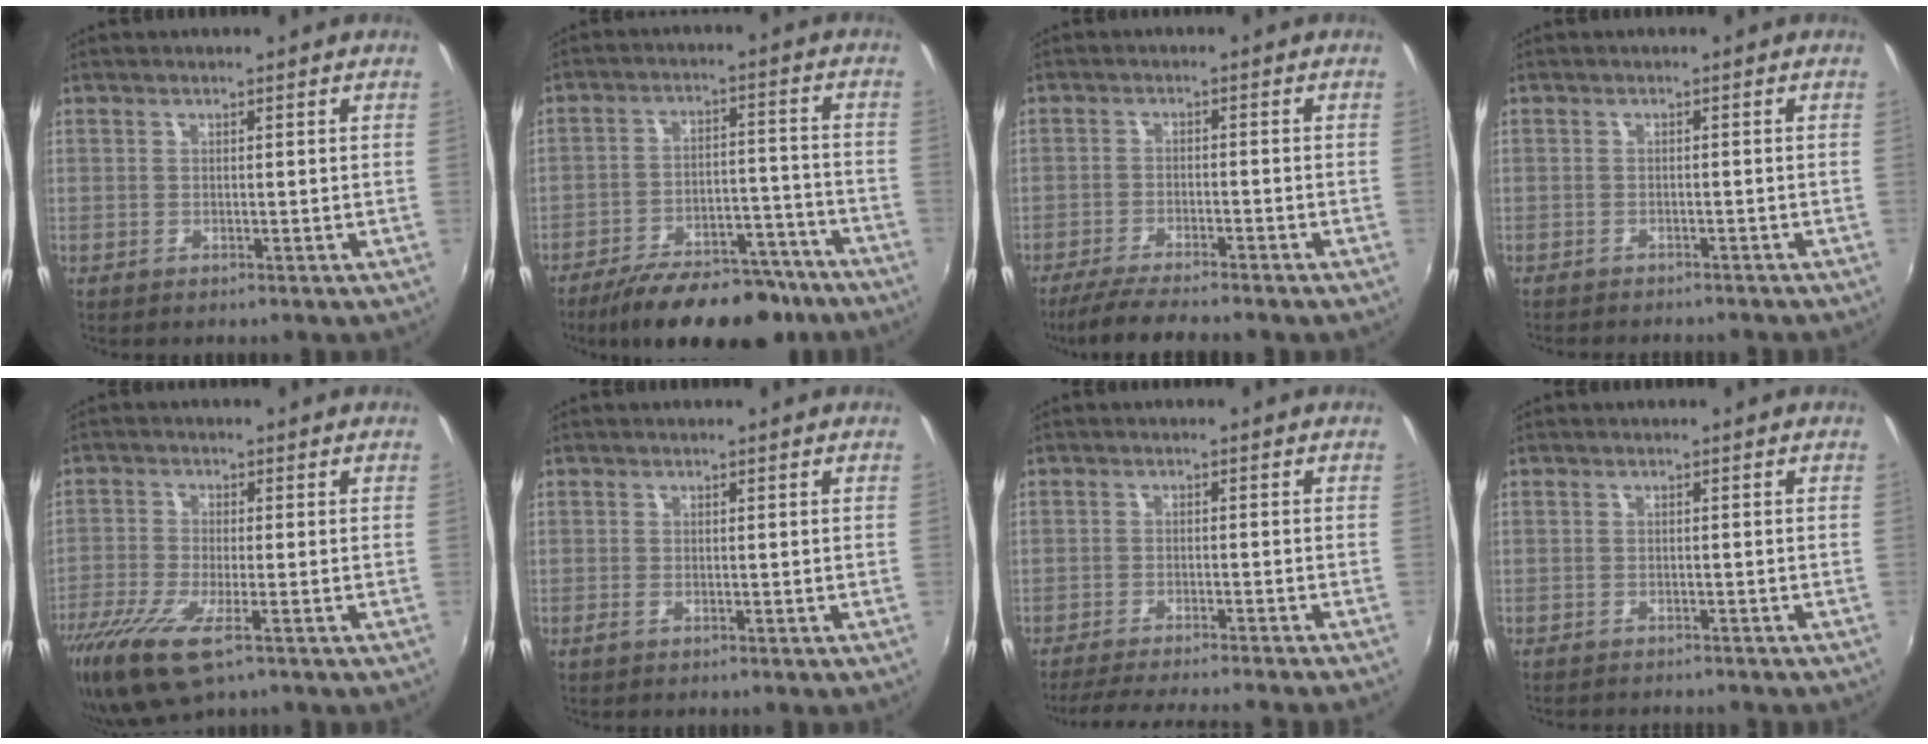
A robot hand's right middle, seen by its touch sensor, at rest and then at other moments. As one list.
[{"total": 19.2, "force": [-15.6, 6.7, 9.0], "torque": [-0.159, 0.000, -0.216]}, {"total": 8.3, "force": [-7.2, 0.3, 4.0], "torque": [-0.096, -0.020, -0.120]}, {"total": 4.6, "force": [-4.2, 1.2, 1.5], "torque": [-0.038, -0.012, -0.061]}, {"total": 10.6, "force": [-6.4, 2.8, 8.0], "torque": [-0.183, -0.039, -0.122]}, {"total": 0.9, "force": [-0.4, 0.3, 0.7], "torque": [-0.015, -0.004, -0.009]}, {"total": 10.9, "force": [-9.9, -0.6, 4.6], "torque": [-0.101, -0.012, -0.149]}, {"total": 4.0, "force": [-3.7, 0.9, 1.2], "torque": [-0.030, -0.012, -0.054]}]